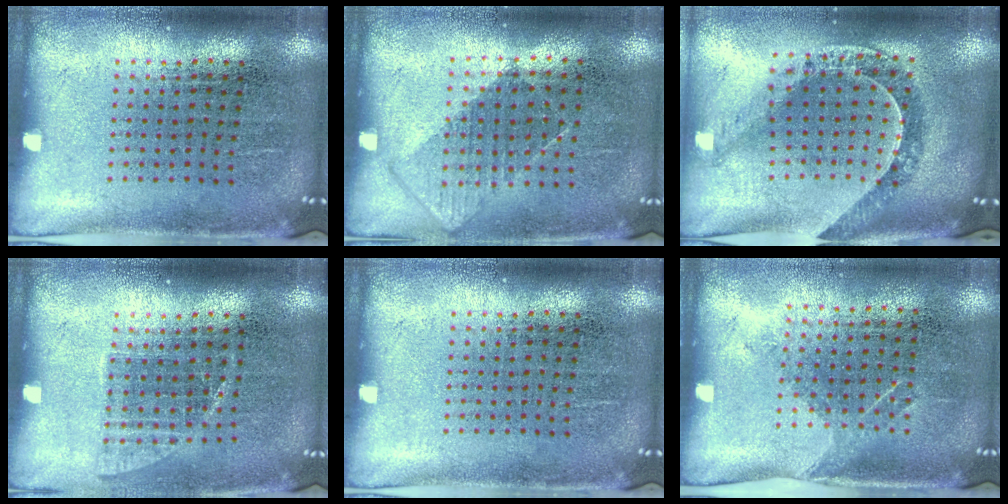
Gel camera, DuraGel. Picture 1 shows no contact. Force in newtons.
{"total": 0.8, "press": 0.7, "slide": 0.4}
{"total": 1.1, "press": 1.1, "slide": 0.2}
{"total": 1.0, "press": 0.8, "slide": 0.5}
{"total": 0.0}
{"total": 1.2, "press": 1.0, "slide": 0.7}